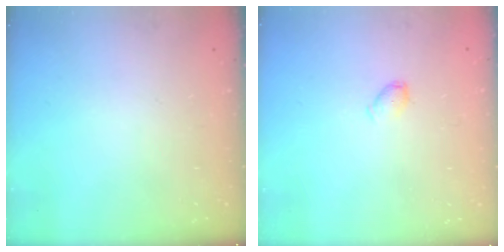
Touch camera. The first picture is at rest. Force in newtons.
{"total": 4.9, "press": 4.9, "slide": 0.8}